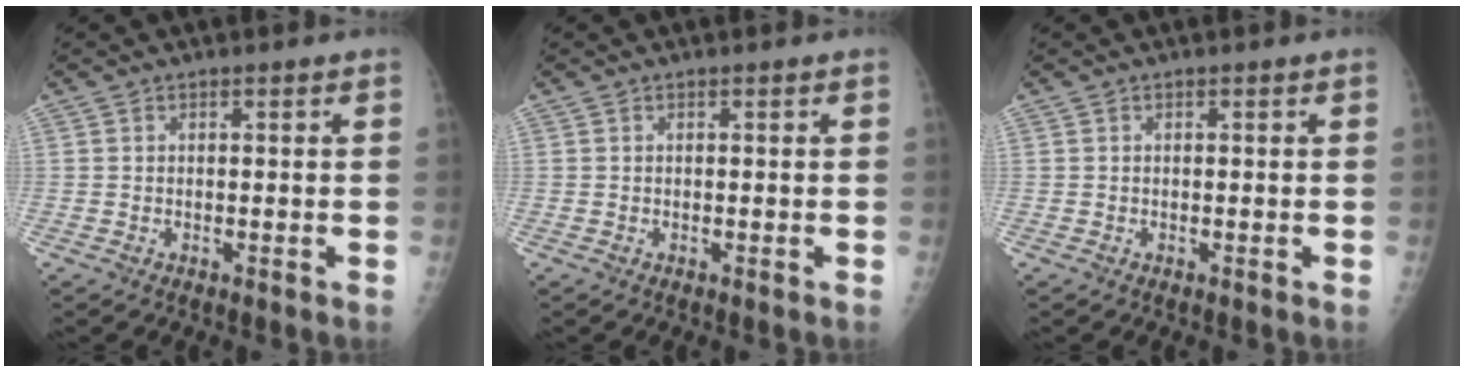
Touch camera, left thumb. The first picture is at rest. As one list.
[{"total": 0.0}, {"total": 0.0}]